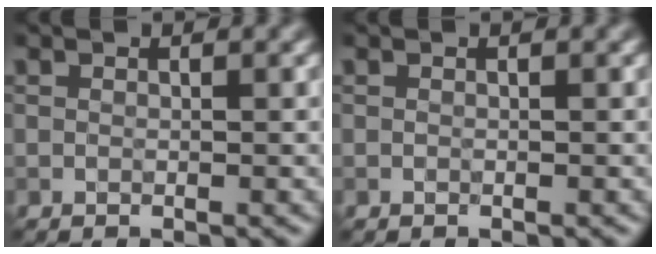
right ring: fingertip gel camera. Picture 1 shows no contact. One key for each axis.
{"total": 0.0}